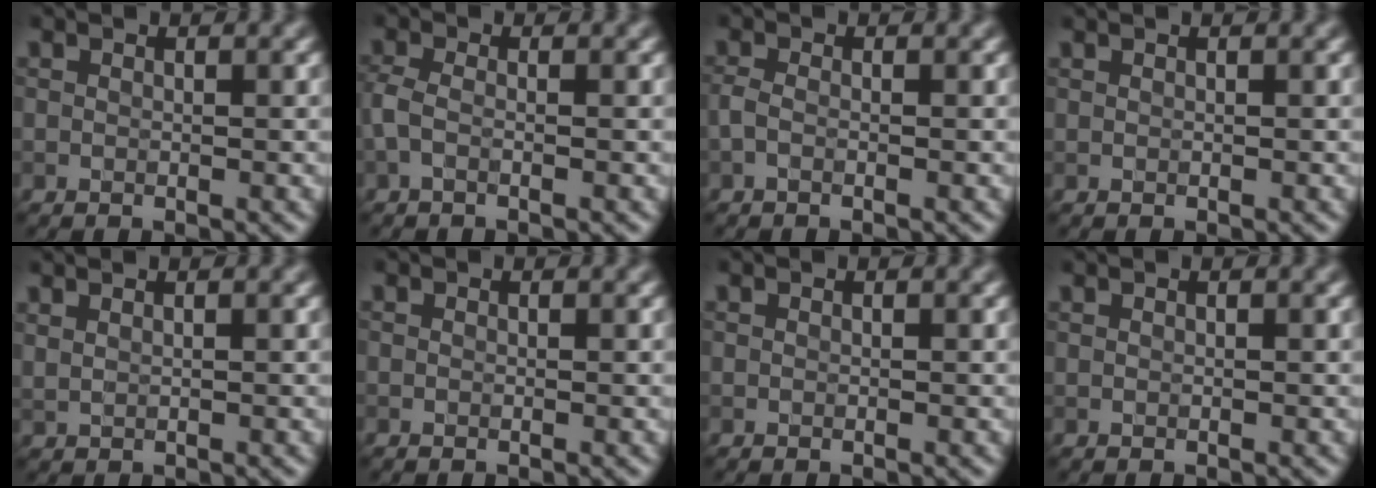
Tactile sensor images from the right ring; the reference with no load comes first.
{"total": 1.7, "force": [-0.6, 0.7, 1.5], "torque": [-0.039, 0.001, -0.019]}
{"total": 1.1, "force": [-0.5, 0.5, 0.9], "torque": [-0.023, -0.001, -0.014]}
{"total": 0.0}
{"total": 2.3, "force": [1.6, 1.1, 1.2], "torque": [-0.013, 0.009, 0.007]}
{"total": 0.0}
{"total": 0.0}
{"total": 0.0}